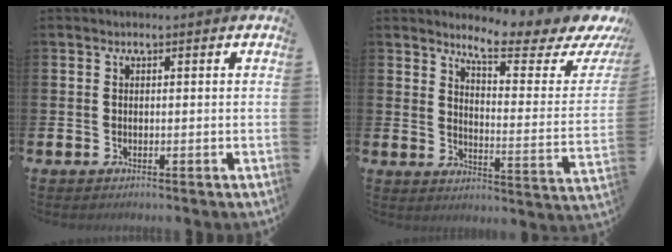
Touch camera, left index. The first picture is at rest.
{"total": 6.3, "force": [5.5, 0.7, 3.0], "torque": [-0.063, -0.048, 0.083]}